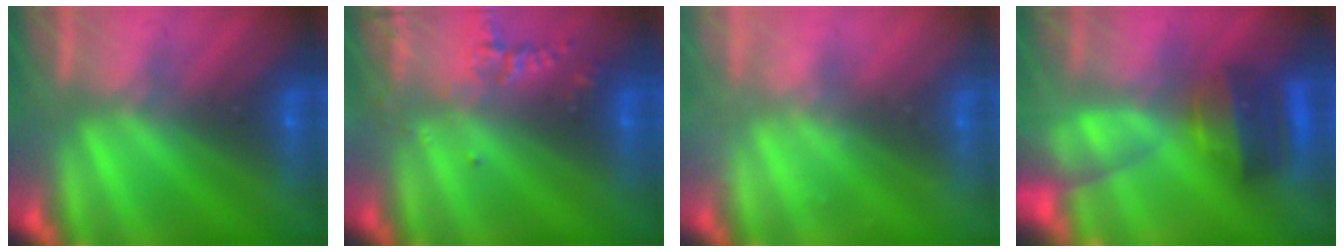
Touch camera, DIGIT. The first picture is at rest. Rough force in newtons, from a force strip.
{"total": 2.4}
{"total": 2.3}
{"total": 7.8}